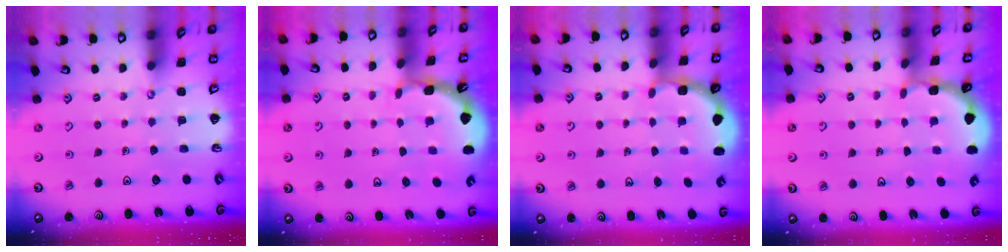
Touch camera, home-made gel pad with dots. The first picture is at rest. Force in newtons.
{"total": 1.7, "press": 1.7, "slide": 0.1}
{"total": 2.9, "press": 2.5, "slide": 1.4}
{"total": 1.8, "press": 1.8, "slide": 0.2}